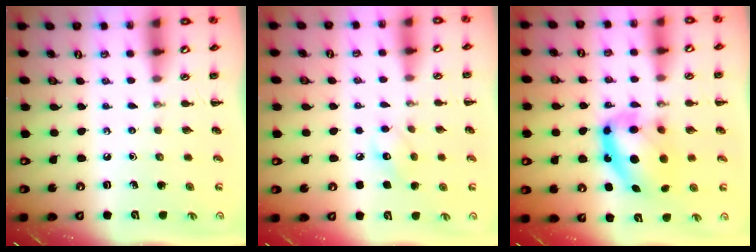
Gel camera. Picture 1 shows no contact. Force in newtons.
{"total": 8.4, "press": 8.3, "slide": 1.3}
{"total": 11.8, "press": 11.4, "slide": 2.9}